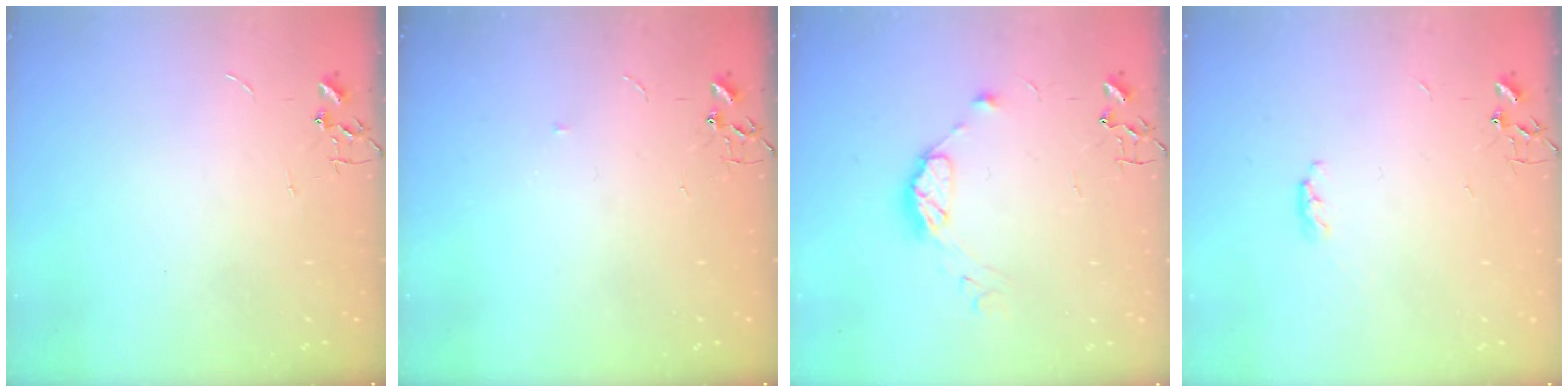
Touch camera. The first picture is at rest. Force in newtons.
{"total": 3.2, "press": 3.1, "slide": 0.8}
{"total": 9.4, "press": 9.4, "slide": 0.8}
{"total": 3.6, "press": 3.6, "slide": 0.5}